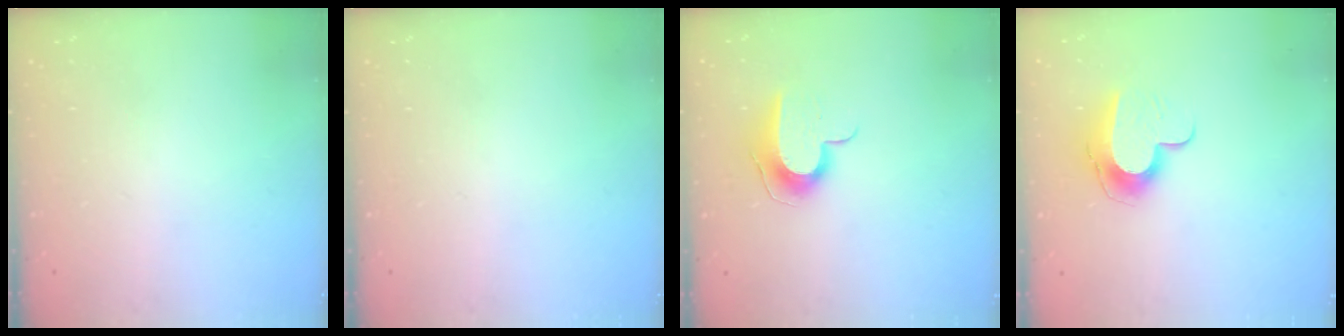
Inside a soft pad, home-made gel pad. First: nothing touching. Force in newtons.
{"total": 0.0}
{"total": 9.5, "press": 9.5, "slide": 0.5}
{"total": 11.4, "press": 11.4, "slide": 0.6}